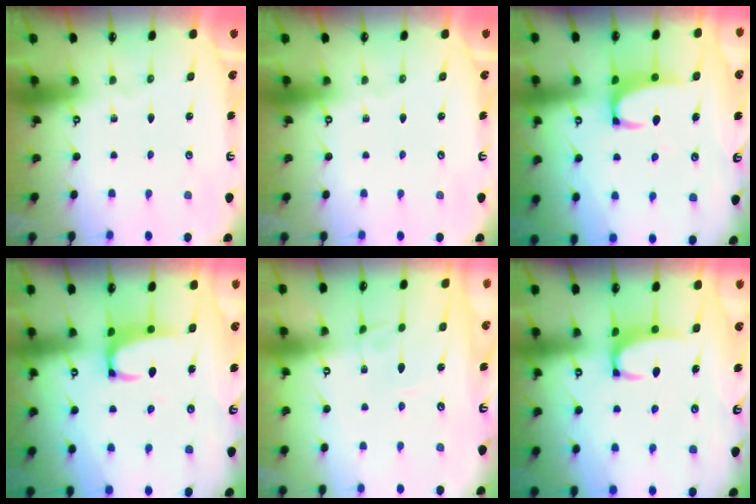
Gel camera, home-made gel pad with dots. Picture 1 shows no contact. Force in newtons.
{"total": 0.0}
{"total": 2.5, "press": 2.4, "slide": 0.7}
{"total": 2.4, "press": 2.3, "slide": 0.8}
{"total": 1.9, "press": 1.9, "slide": 0.2}
{"total": 2.3, "press": 2.3, "slide": 0.6}